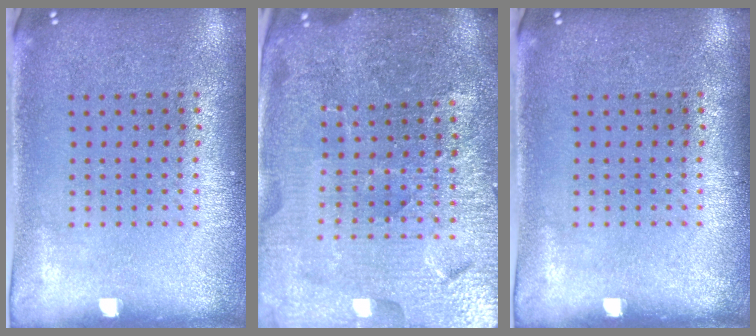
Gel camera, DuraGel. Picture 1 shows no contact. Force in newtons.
{"total": 5.6, "press": 5.1, "slide": 2.3}
{"total": 0.0}